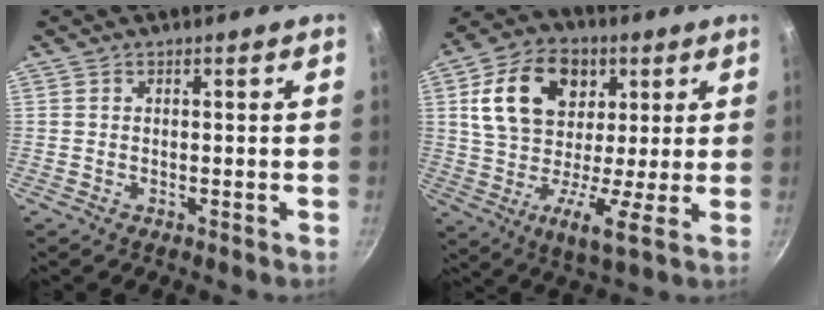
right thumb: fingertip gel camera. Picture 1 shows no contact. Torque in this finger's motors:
{"motor_torque": [-0.84, 1.80, 1.61, 0.00, 0.21]}